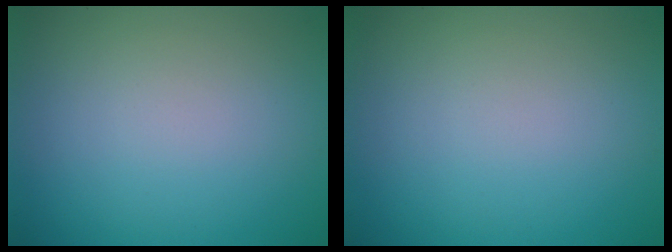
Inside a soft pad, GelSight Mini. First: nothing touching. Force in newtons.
{"total": 0.0}